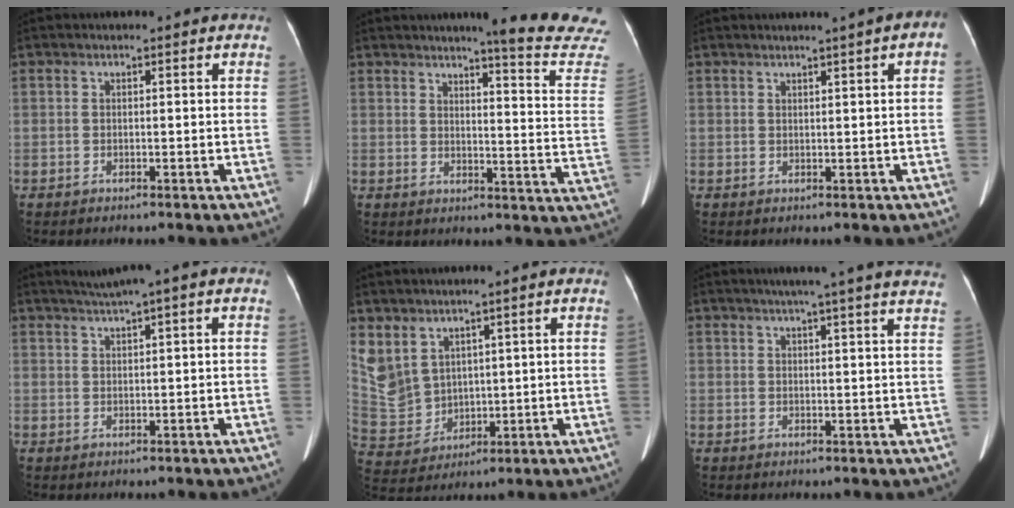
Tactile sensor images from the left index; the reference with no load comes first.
{"total": 15.3, "force": [14.3, -1.3, 5.2], "torque": [-0.057, -0.117, 0.147]}
{"total": 4.5, "force": [2.1, 0.0, 3.9], "torque": [-0.043, 0.011, 0.024]}
{"total": 3.2, "force": [1.8, -0.3, 2.7], "torque": [-0.054, 0.021, 0.038]}
{"total": 11.1, "force": [6.2, 8.4, 3.7], "torque": [-0.117, 0.002, 0.150]}
{"total": 14.4, "force": [12.2, -0.7, 7.8], "torque": [-0.115, 0.006, 0.137]}